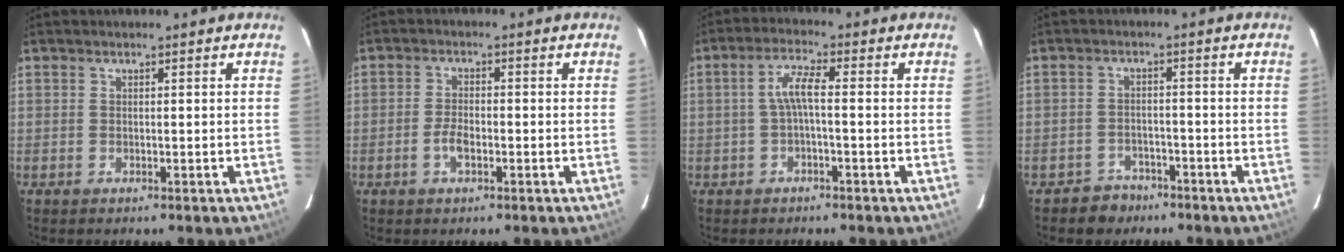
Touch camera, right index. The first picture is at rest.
{"total": 3.2, "force": [-1.4, 1.4, 2.5], "torque": [-0.055, 0.003, -0.026]}
{"total": 3.9, "force": [-0.7, 0.6, 3.8], "torque": [-0.080, 0.010, -0.013]}
{"total": 4.4, "force": [-3.3, 2.9, 0.2], "torque": [-0.016, 0.017, -0.048]}